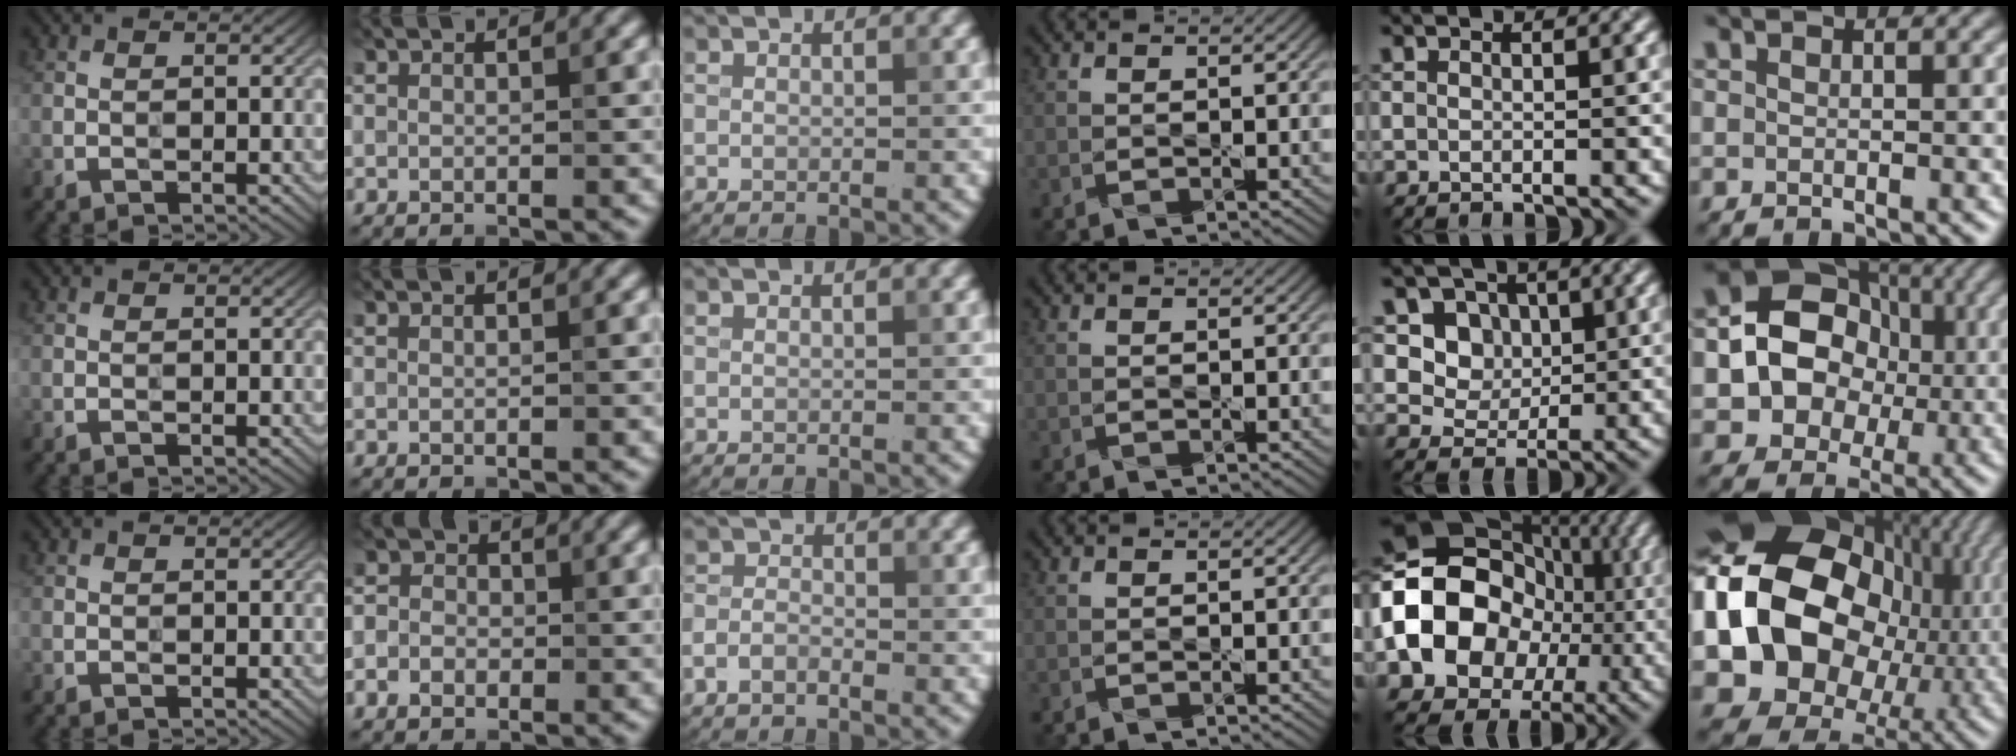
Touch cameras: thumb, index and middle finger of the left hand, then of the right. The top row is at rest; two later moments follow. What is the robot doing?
{"motion": "wipe", "object": "paper plate"}